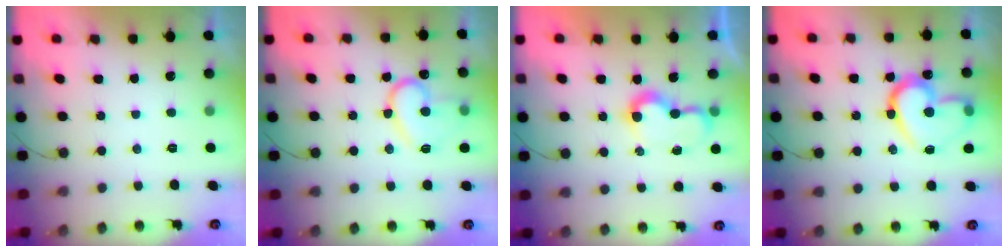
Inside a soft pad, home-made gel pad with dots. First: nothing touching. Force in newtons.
{"total": 15.2, "press": 15.2, "slide": 1.3}
{"total": 7.6, "press": 7.6, "slide": 0.6}
{"total": 17.8, "press": 17.7, "slide": 1.8}